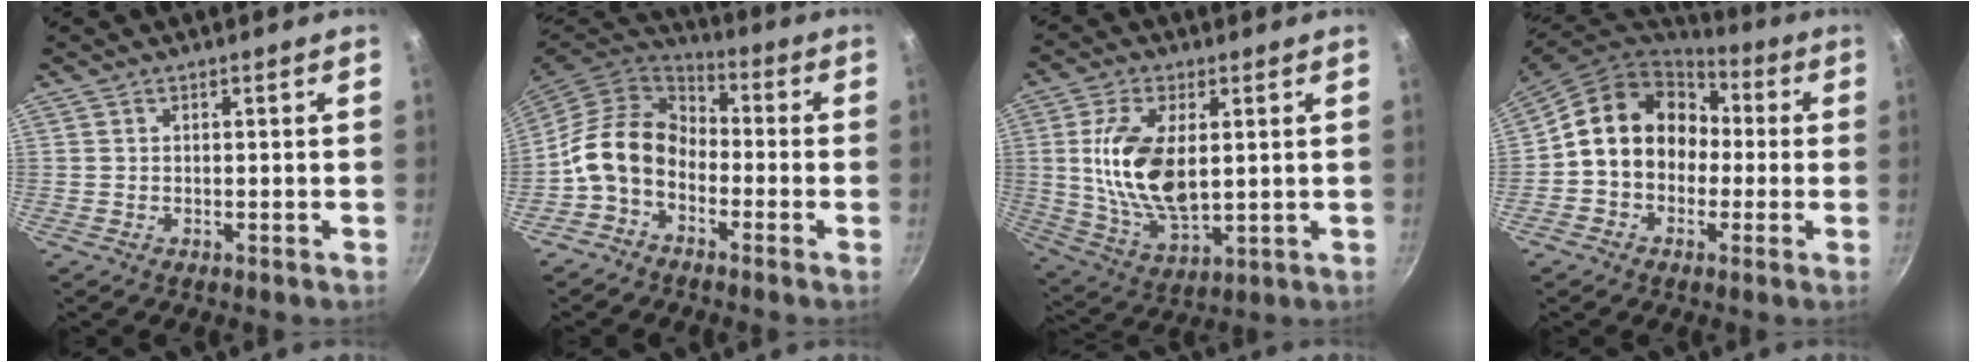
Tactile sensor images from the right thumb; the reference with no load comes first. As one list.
[{"total": 11.9, "force": [-3.1, 8.8, 7.4], "torque": [-0.109, 0.043, -0.079]}, {"total": 15.1, "force": [2.1, 7.8, 12.8], "torque": [-0.240, -0.012, 0.046]}, {"total": 15.4, "force": [0.5, 12.8, 8.5], "torque": [-0.109, 0.048, -0.007]}]